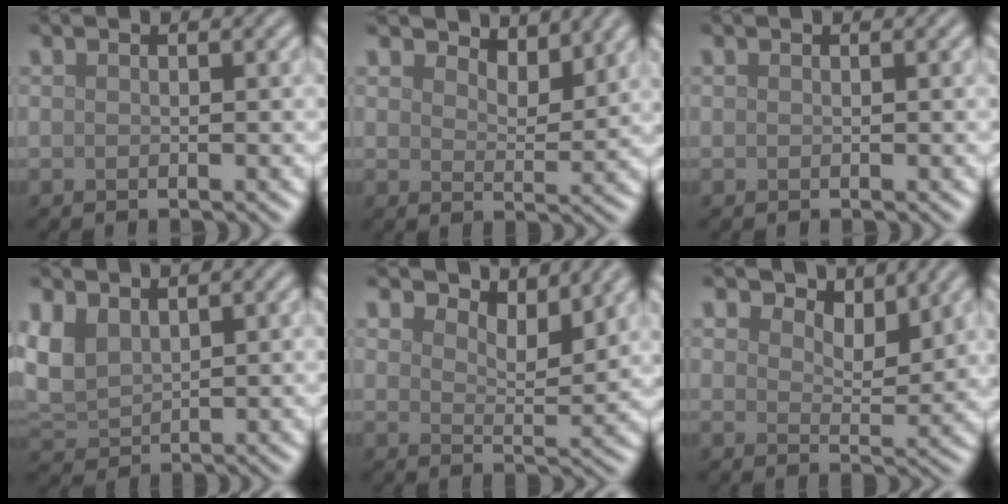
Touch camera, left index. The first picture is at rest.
{"total": 3.6, "force": [3.4, 0.8, 0.9], "torque": [-0.023, -0.003, 0.048]}
{"total": 0.0}
{"total": 3.7, "force": [1.8, 2.3, 2.3], "torque": [-0.062, 0.002, 0.039]}
{"total": 4.1, "force": [3.7, 1.0, 1.5], "torque": [-0.031, -0.002, 0.055]}
{"total": 4.0, "force": [3.4, 1.4, 1.6], "torque": [-0.031, -0.003, 0.047]}